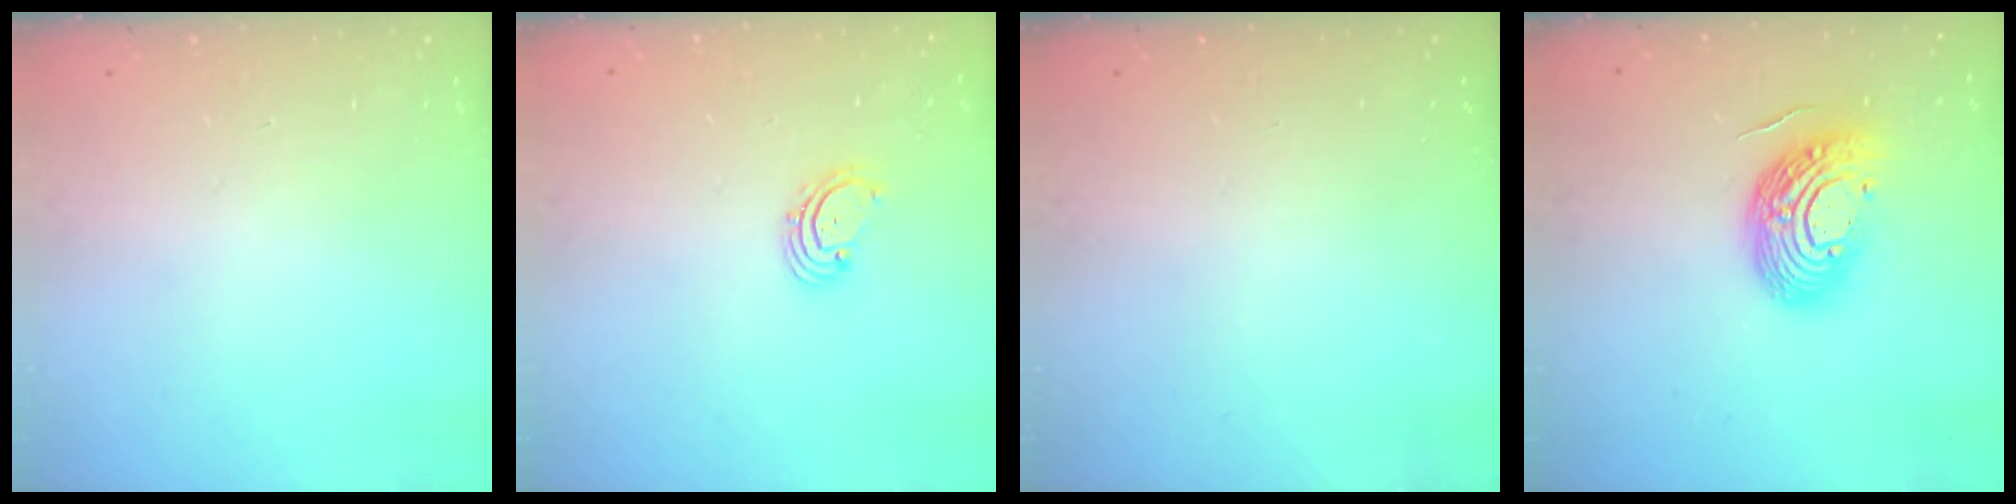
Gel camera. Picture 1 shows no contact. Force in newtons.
{"total": 2.2, "press": 2.1, "slide": 0.7}
{"total": 0.0}
{"total": 15.0, "press": 14.9, "slide": 1.5}